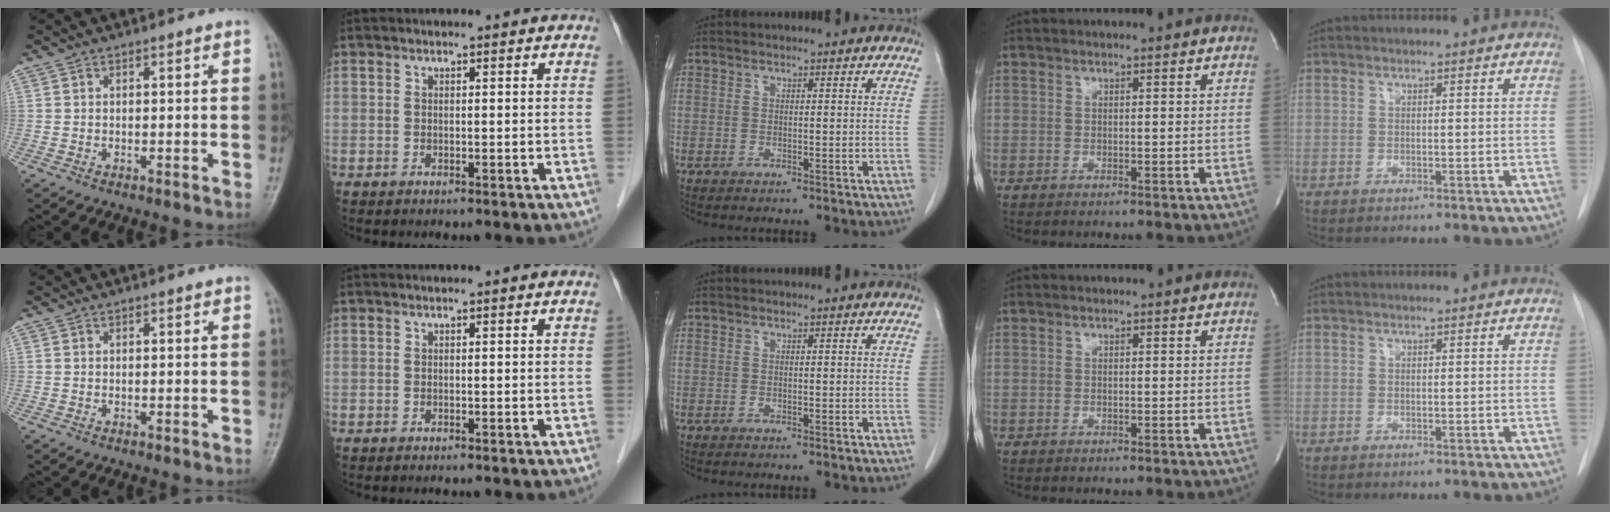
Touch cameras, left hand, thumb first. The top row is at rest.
{}